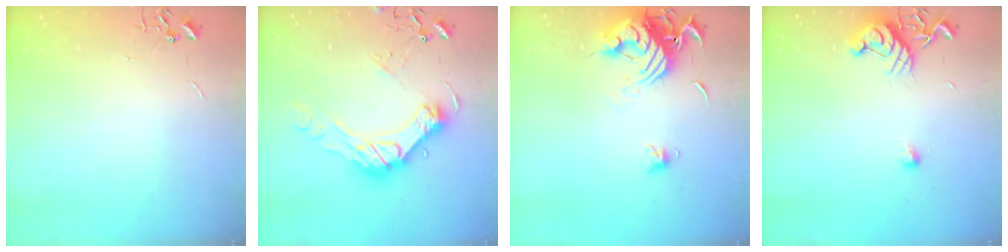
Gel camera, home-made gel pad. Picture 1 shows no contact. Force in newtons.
{"total": 18.7, "press": 18.6, "slide": 1.4}
{"total": 13.0, "press": 12.9, "slide": 1.6}
{"total": 9.8, "press": 9.8, "slide": 1.0}